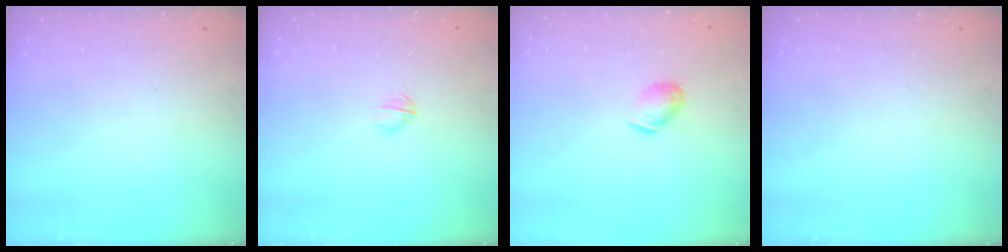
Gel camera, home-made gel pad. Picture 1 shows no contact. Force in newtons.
{"total": 2.8, "press": 2.7, "slide": 0.9}
{"total": 6.4, "press": 6.4, "slide": 0.5}
{"total": 0.0}